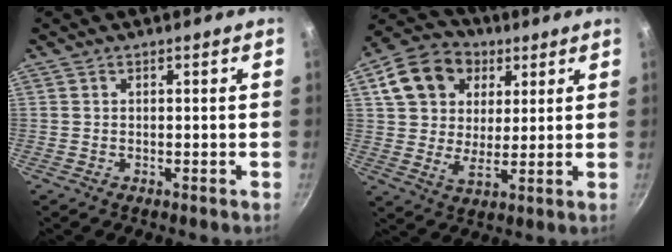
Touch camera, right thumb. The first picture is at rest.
{"total": 14.2, "force": [5.7, 10.5, 7.6], "torque": [-0.125, -0.001, 0.087]}